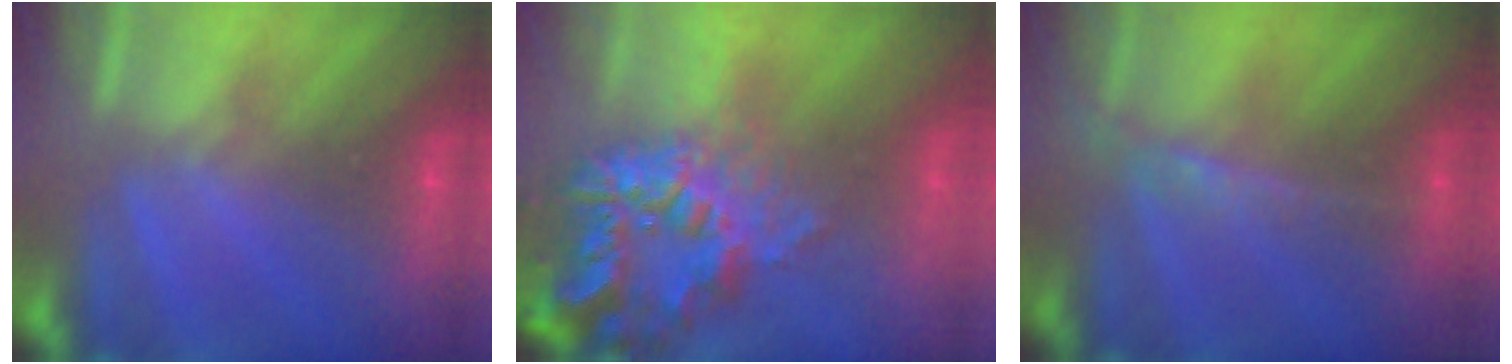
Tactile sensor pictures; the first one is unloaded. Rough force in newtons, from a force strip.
{"total": 6.5}
{"total": 2.4}